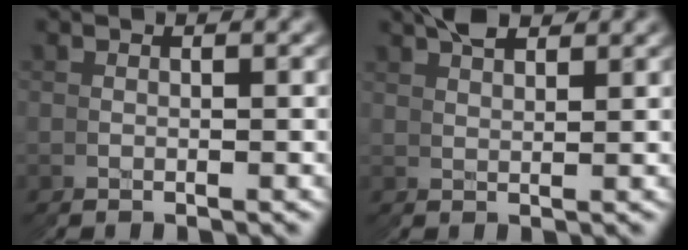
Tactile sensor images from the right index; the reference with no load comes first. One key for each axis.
{"total": 3.1, "fx": 2.1, "fy": 1.1, "fz": 1.9, "tx": -0.015, "ty": 0.008, "tz": 0.036}